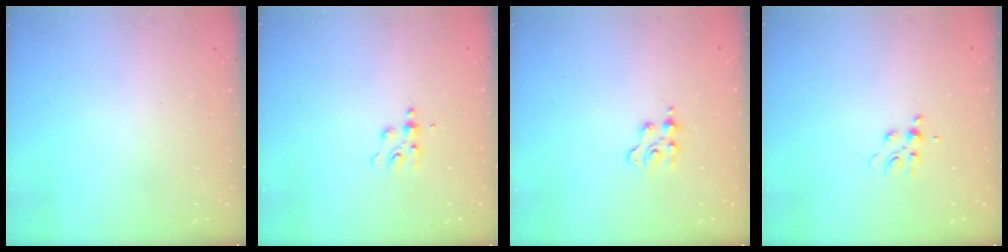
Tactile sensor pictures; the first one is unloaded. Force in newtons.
{"total": 4.6, "press": 4.6, "slide": 0.6}
{"total": 2.4, "press": 2.4, "slide": 0.4}
{"total": 5.6, "press": 5.6, "slide": 0.6}